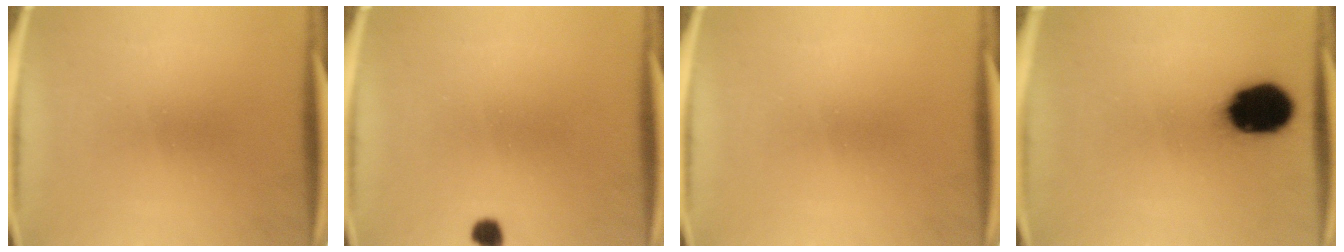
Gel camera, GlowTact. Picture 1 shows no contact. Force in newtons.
{"total": 2.0}
{"total": 0.0}
{"total": 15.3}